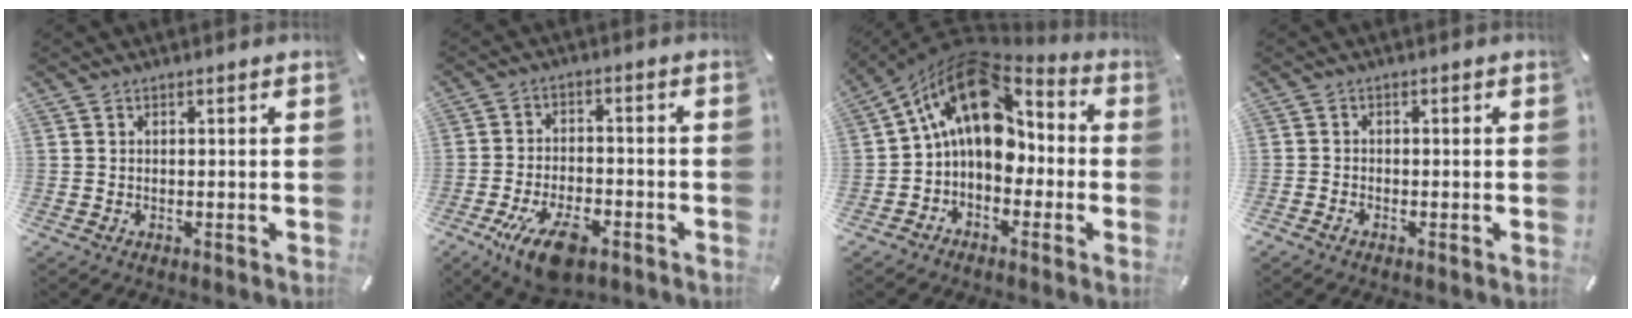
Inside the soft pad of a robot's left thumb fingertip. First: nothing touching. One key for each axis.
{"total": 10.9, "fx": -6.0, "fy": 5.0, "fz": 7.6, "tx": -0.147, "ty": 0.025, "tz": -0.106}
{"total": 15.4, "fx": 3.0, "fy": 10.6, "fz": 10.8, "tx": -0.191, "ty": -0.007, "tz": 0.050}
{"total": 0.9, "fx": -0.8, "fy": 0.4, "fz": 0.3, "tx": -0.005, "ty": 0.002, "tz": -0.017}